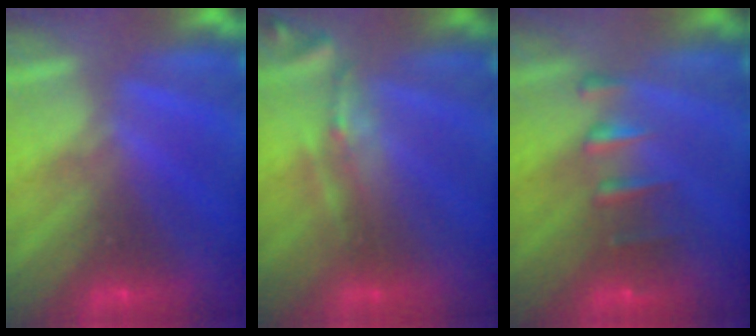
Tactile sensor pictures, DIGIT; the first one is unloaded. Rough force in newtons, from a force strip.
{"total": 2.5}
{"total": 2.4}